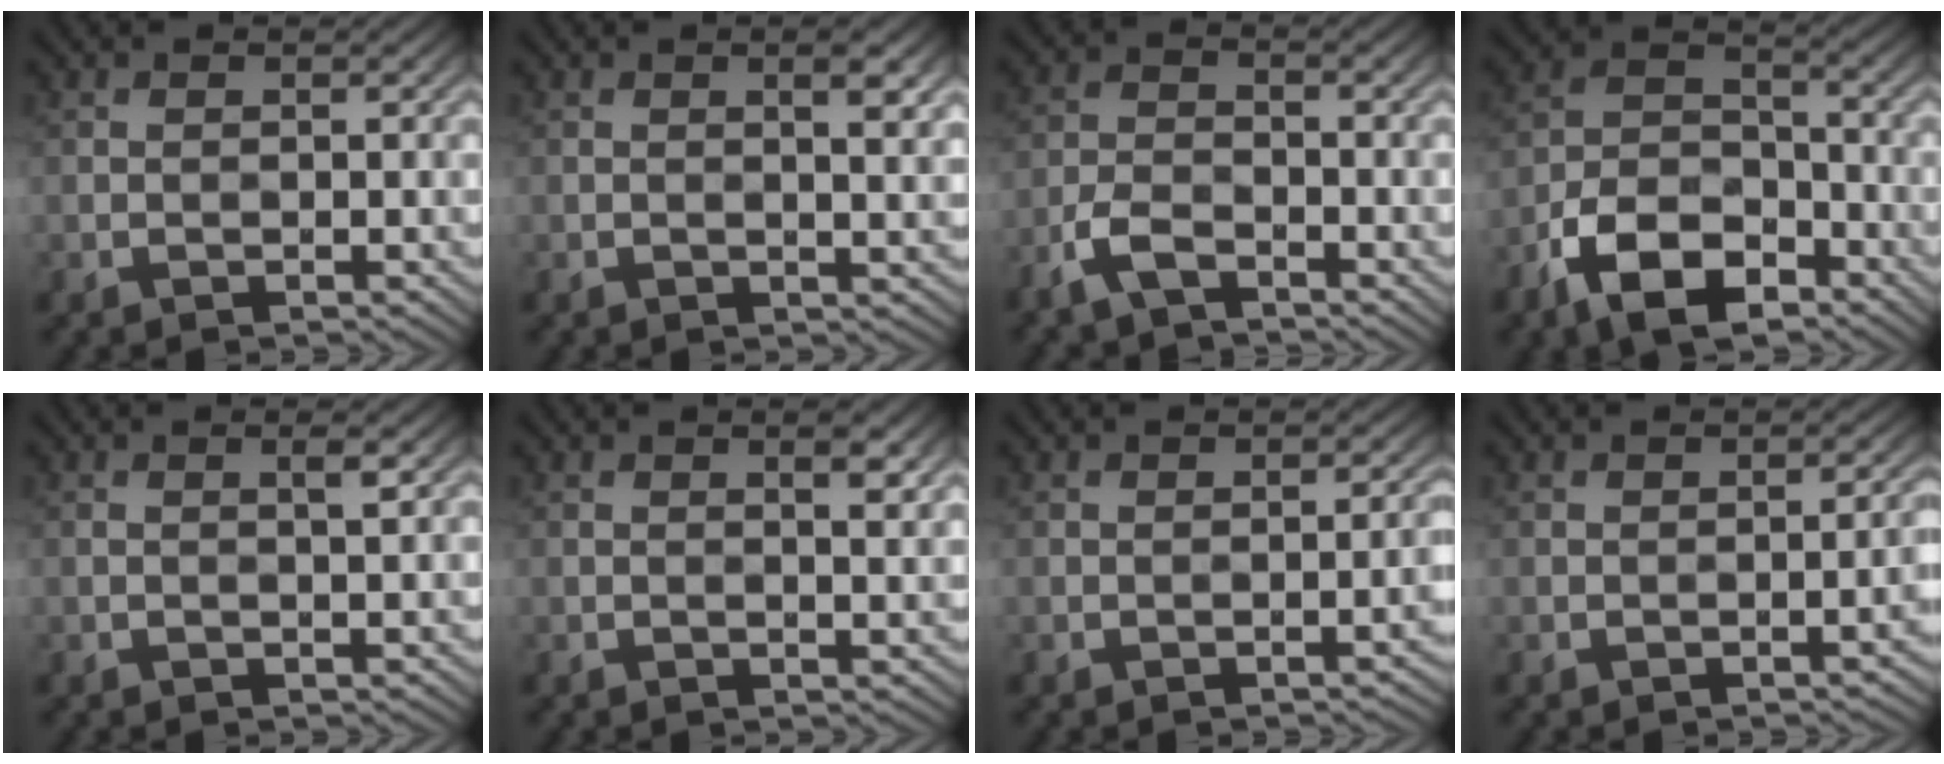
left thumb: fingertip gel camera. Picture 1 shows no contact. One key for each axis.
{"total": 3.1, "fx": 2.1, "fy": 0.2, "fz": 2.3, "tx": -0.021, "ty": 0.009, "tz": 0.026}
{"total": 4.6, "fx": -2.9, "fy": 1.9, "fz": 3.1, "tx": -0.066, "ty": -0.005, "tz": -0.070}
{"total": 10.9, "fx": -6.0, "fy": 5.8, "fz": 6.9, "tx": -0.135, "ty": -0.010, "tz": -0.124}
{"total": 1.9, "fx": 1.5, "fy": -0.1, "fz": 1.2, "tx": -0.001, "ty": 0.008, "tz": 0.016}
{"total": 2.7, "fx": 2.0, "fy": 0.1, "fz": 1.8, "tx": -0.014, "ty": 0.010, "tz": 0.028}
{"total": 2.7, "fx": -1.5, "fy": 0.6, "fz": 2.1, "tx": -0.013, "ty": 0.008, "tz": -0.018}
{"total": 3.1, "fx": -1.6, "fy": 0.8, "fz": 2.5, "tx": -0.017, "ty": 0.006, "tz": -0.019}